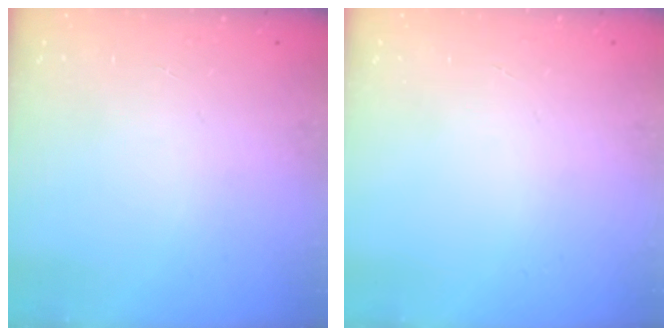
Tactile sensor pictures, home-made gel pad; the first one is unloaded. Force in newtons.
{"total": 0.0}